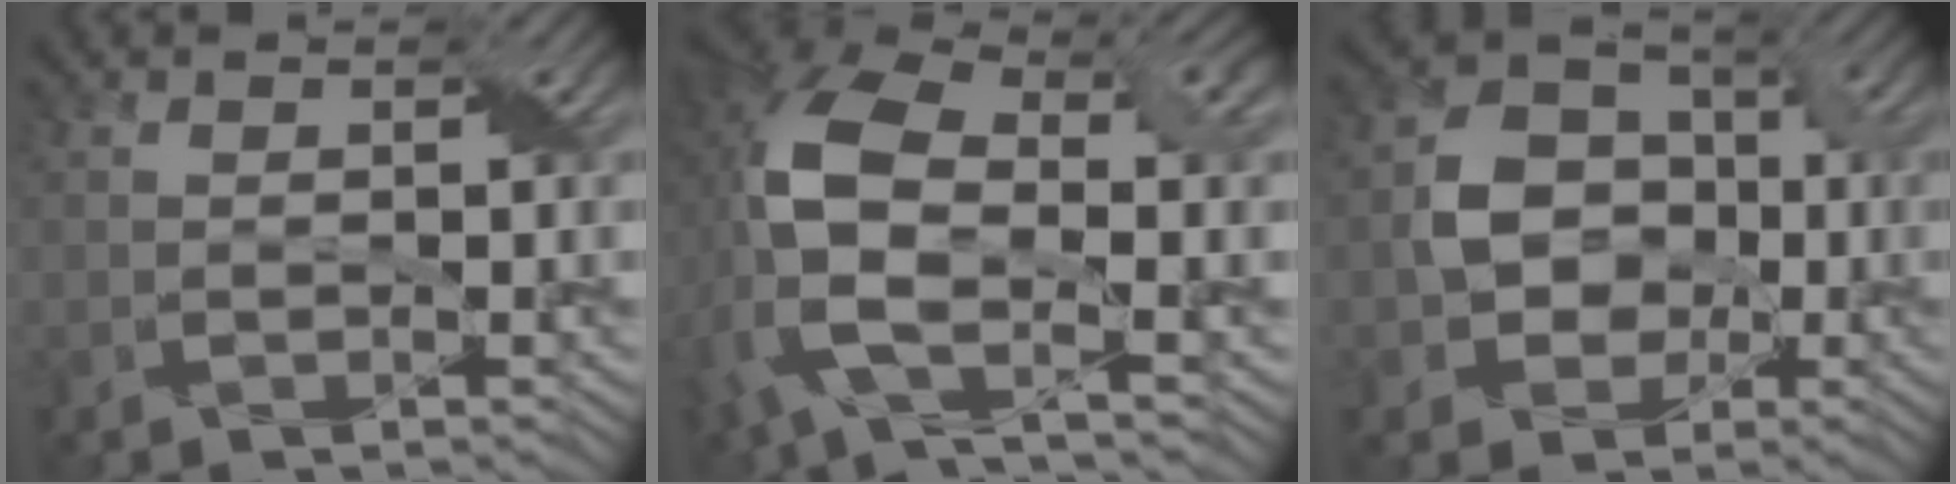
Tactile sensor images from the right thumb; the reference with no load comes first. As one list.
[{"total": 12.6, "force": [-0.8, 6.3, 10.8], "torque": [-0.237, 0.007, -0.034]}, {"total": 7.6, "force": [-1.0, 6.6, 3.7], "torque": [-0.080, 0.004, -0.036]}]